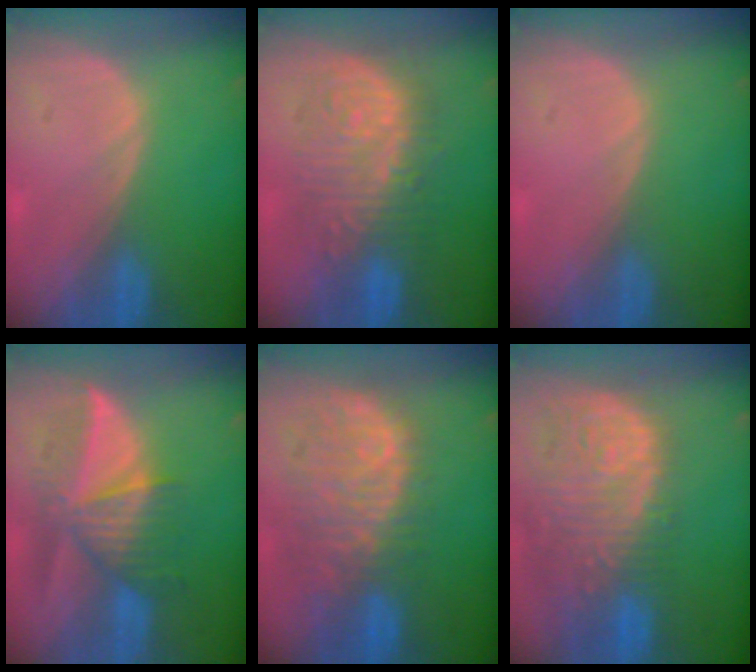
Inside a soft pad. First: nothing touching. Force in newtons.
{"total": 9.8, "press": 9.8, "slide": 0.4}
{"total": 0.0}
{"total": 8.4, "press": 7.9, "slide": 2.9}
{"total": 11.4, "press": 9.7, "slide": 5.9}
{"total": 14.4, "press": 11.8, "slide": 8.2}